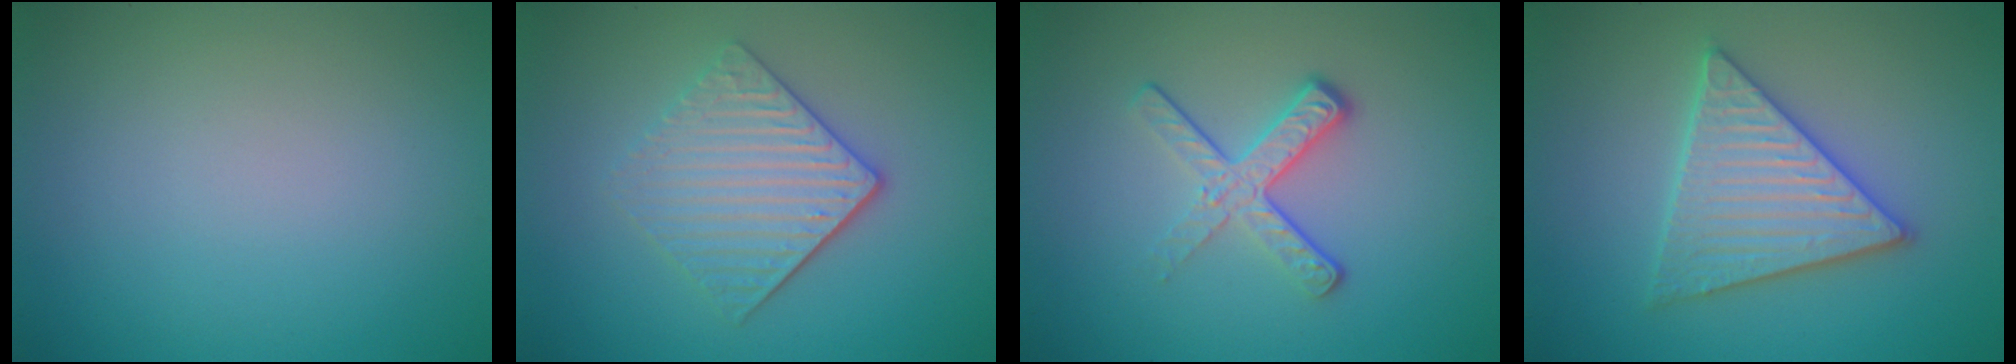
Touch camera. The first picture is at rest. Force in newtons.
{"total": 4.1, "press": 3.4, "slide": 2.3}
{"total": 3.7, "press": 2.5, "slide": 2.7}
{"total": 5.7, "press": 5.6, "slide": 0.8}